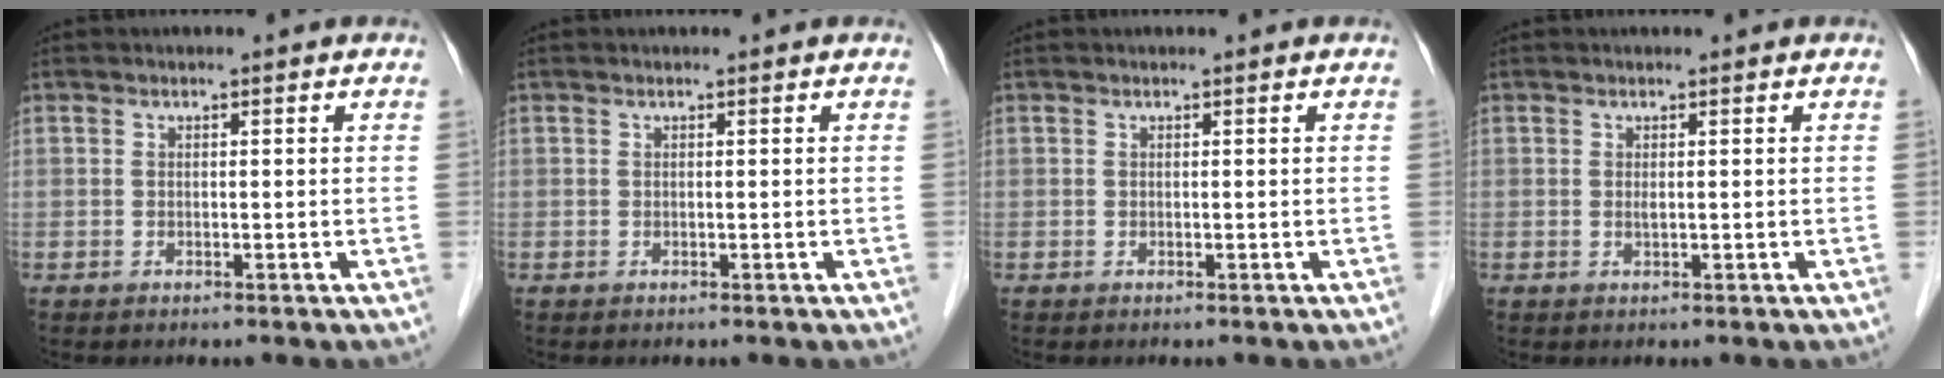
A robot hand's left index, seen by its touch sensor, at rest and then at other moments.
{"total": 0.0}
{"total": 0.0}
{"total": 0.5, "force": [0.2, 0.1, 0.5], "torque": [-0.014, -0.001, 0.003]}